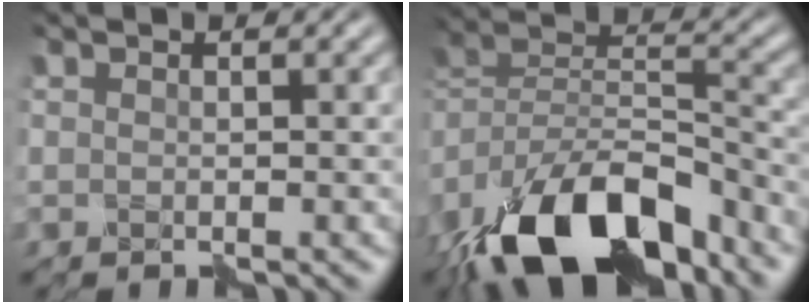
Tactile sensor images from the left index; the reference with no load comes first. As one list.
[{"total": 15.7, "force": [-11.6, 6.1, 8.5], "torque": [-0.165, 0.010, -0.208]}]